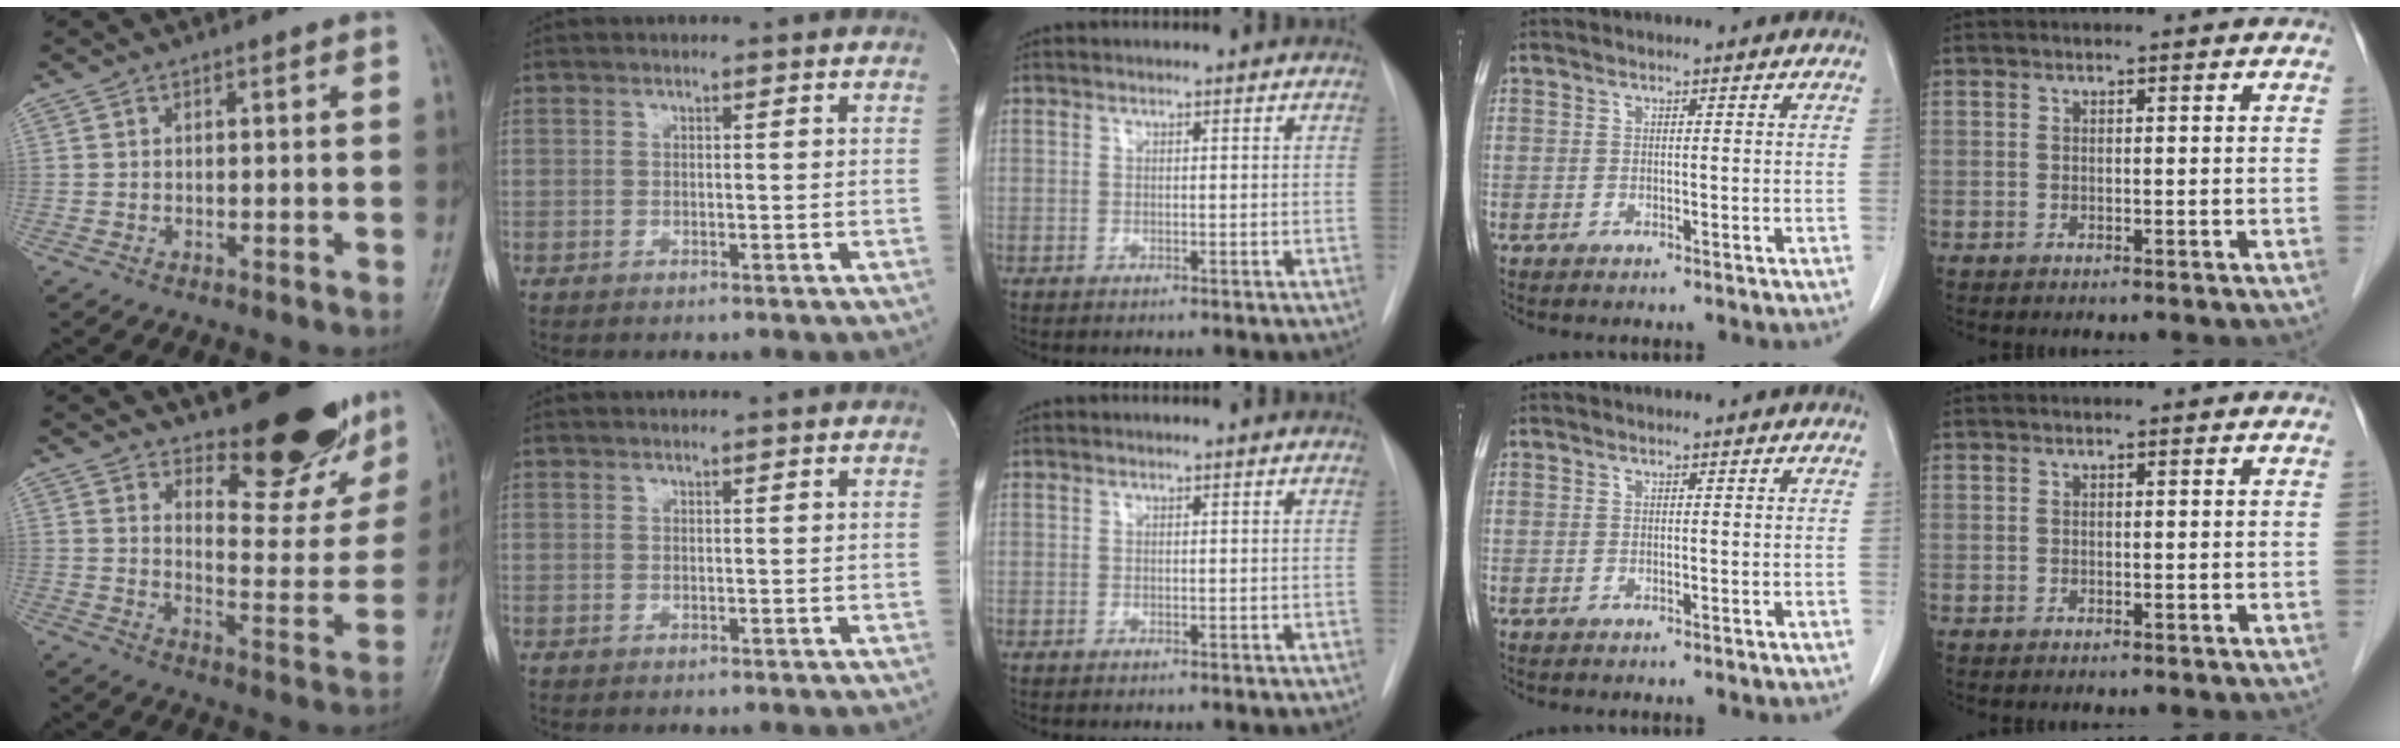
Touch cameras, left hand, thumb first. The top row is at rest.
{"thumb": {"total": 19.7, "force": [15.6, 6.4, 10.1], "torque": [-0.093, -0.130, 0.210]}, "index": {"total": 1.3, "force": [1.3, -0.2, 0.4], "torque": [-0.002, 0.007, 0.020]}}